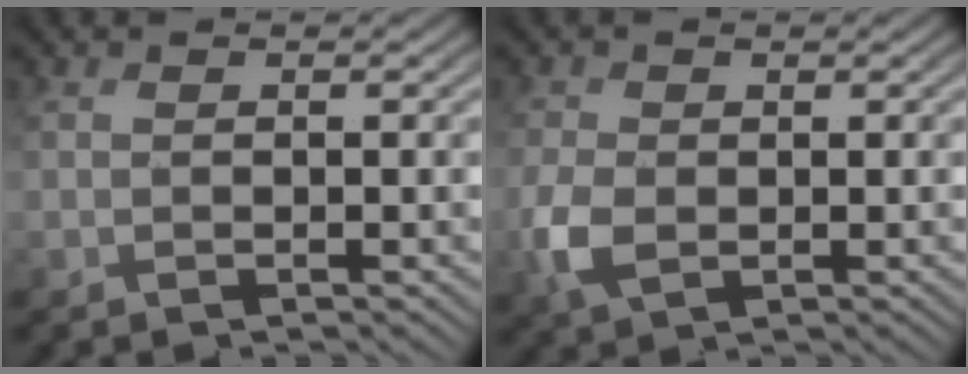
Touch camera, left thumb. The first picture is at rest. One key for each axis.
{"total": 3.0, "fx": -0.3, "fy": 2.4, "fz": 1.8, "tx": -0.064, "ty": -0.003, "tz": -0.007}